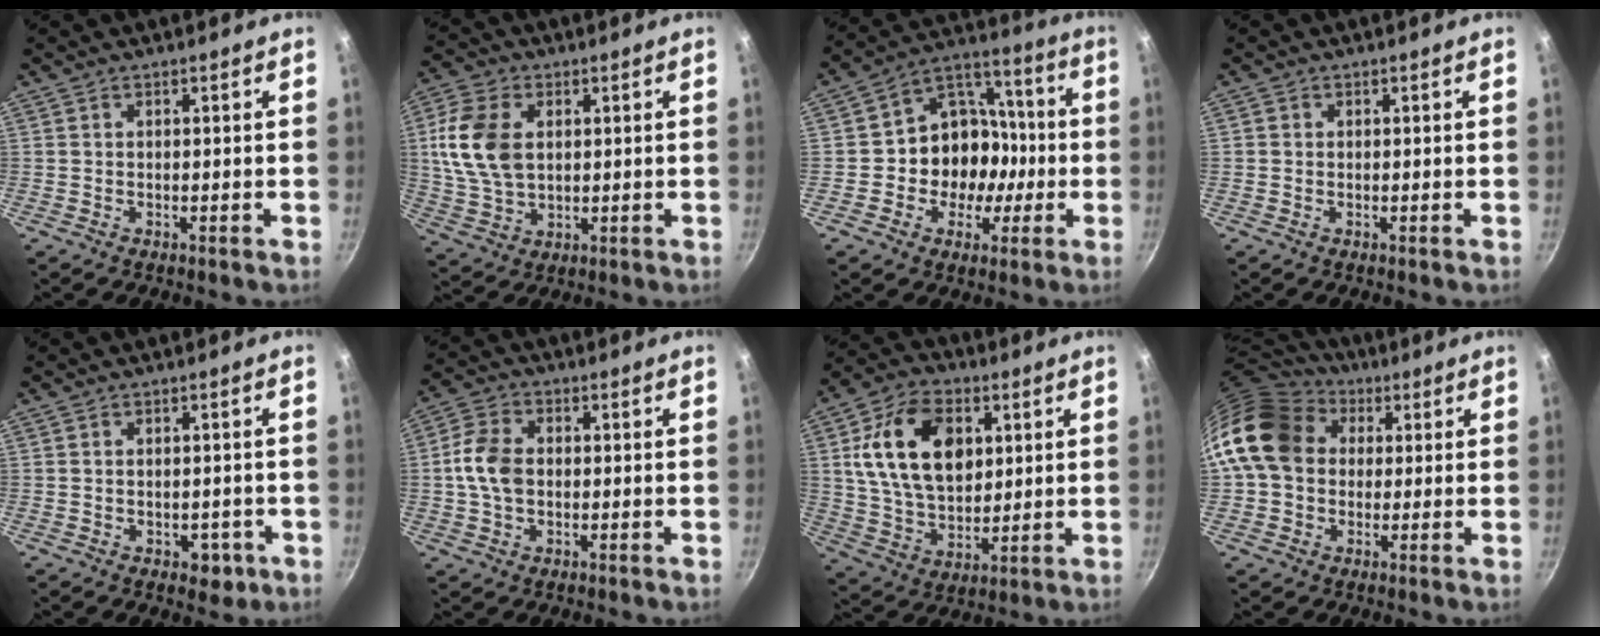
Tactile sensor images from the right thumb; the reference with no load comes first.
{"total": 12.6, "force": [2.3, 8.4, 9.1], "torque": [-0.168, -0.004, 0.044]}
{"total": 14.3, "force": [-2.1, 12.0, 7.4], "torque": [-0.071, 0.044, -0.042]}
{"total": 0.5, "force": [0.0, 0.5, 0.1], "torque": [0.001, 0.002, -0.002]}
{"total": 4.0, "force": [-1.5, 2.7, 2.6], "torque": [-0.016, 0.013, -0.010]}
{"total": 7.8, "force": [-0.1, 5.5, 5.5], "torque": [-0.100, 0.015, -0.011]}
{"total": 17.9, "force": [4.7, 11.9, 12.5], "torque": [-0.198, -0.007, 0.084]}
{"total": 17.1, "force": [3.0, 13.8, 9.7], "torque": [-0.164, 0.035, 0.039]}